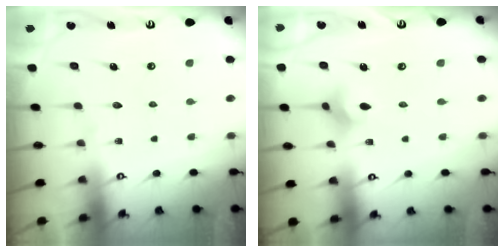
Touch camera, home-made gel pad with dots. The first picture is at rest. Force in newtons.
{"total": 3.7, "press": 3.6, "slide": 0.7}